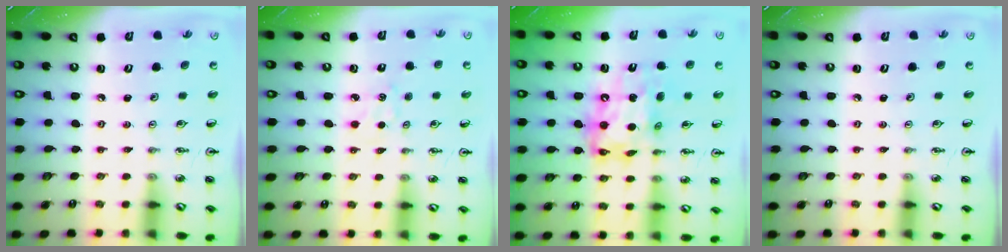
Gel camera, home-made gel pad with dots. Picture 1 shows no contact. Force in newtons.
{"total": 4.2, "press": 4.2, "slide": 0.6}
{"total": 12.4, "press": 12.3, "slide": 1.1}
{"total": 0.0}